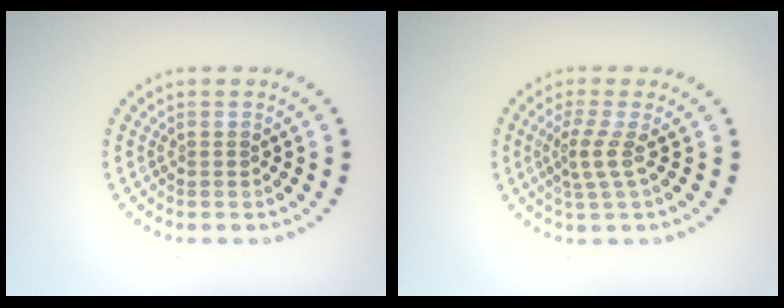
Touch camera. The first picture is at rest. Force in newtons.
{"total": 2.3, "press": 1.5, "slide": 1.7}